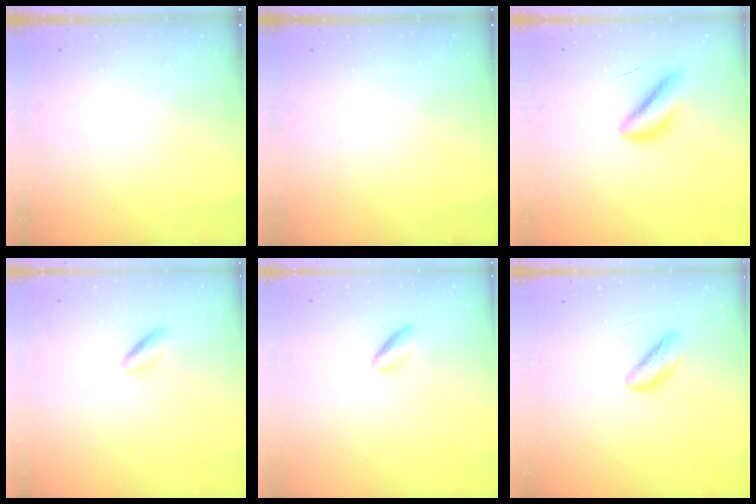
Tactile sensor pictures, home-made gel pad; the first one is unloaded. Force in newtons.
{"total": 0.0}
{"total": 5.3, "press": 5.2, "slide": 0.9}
{"total": 2.8, "press": 2.6, "slide": 0.8}
{"total": 2.0, "press": 1.8, "slide": 0.8}
{"total": 5.0, "press": 5.0, "slide": 0.4}